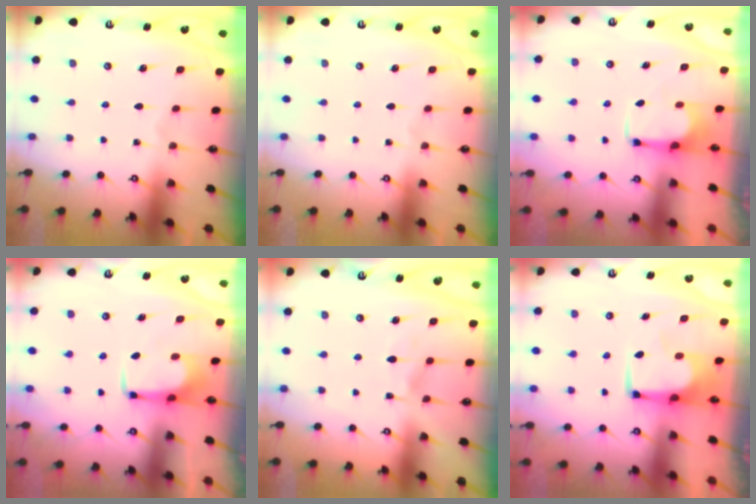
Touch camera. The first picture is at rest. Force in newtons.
{"total": 0.0}
{"total": 2.6, "press": 2.5, "slide": 0.8}
{"total": 1.6, "press": 1.5, "slide": 0.5}
{"total": 5.6, "press": 5.6, "slide": 0.5}
{"total": 0.6, "press": 0.3, "slide": 0.5}